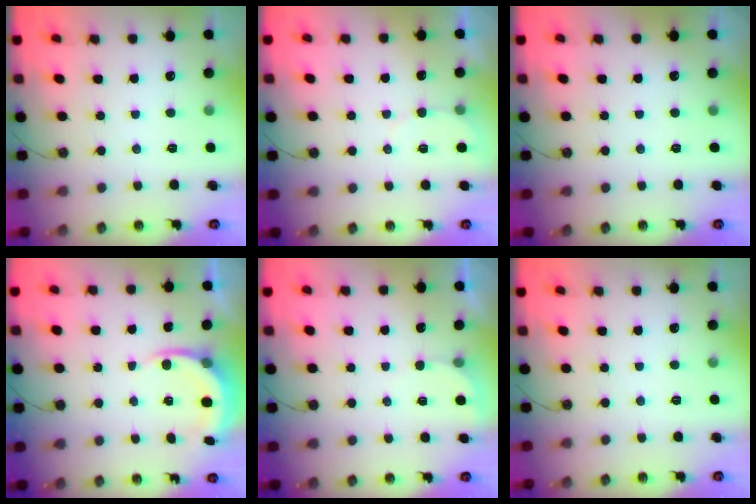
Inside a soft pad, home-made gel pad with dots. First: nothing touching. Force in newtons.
{"total": 2.8, "press": 2.8, "slide": 0.2}
{"total": 1.1, "press": 0.6, "slide": 0.9}
{"total": 7.1, "press": 7.1, "slide": 0.5}
{"total": 1.6, "press": 1.6, "slide": 0.0}
{"total": 0.0}